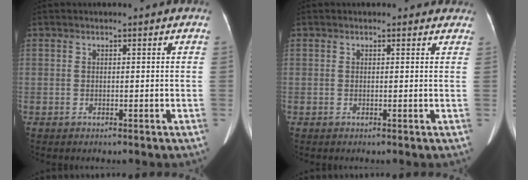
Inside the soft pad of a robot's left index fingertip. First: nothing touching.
{"total": 1.8, "force": [1.5, 1.0, 0.2], "torque": [0.002, -0.001, 0.002]}